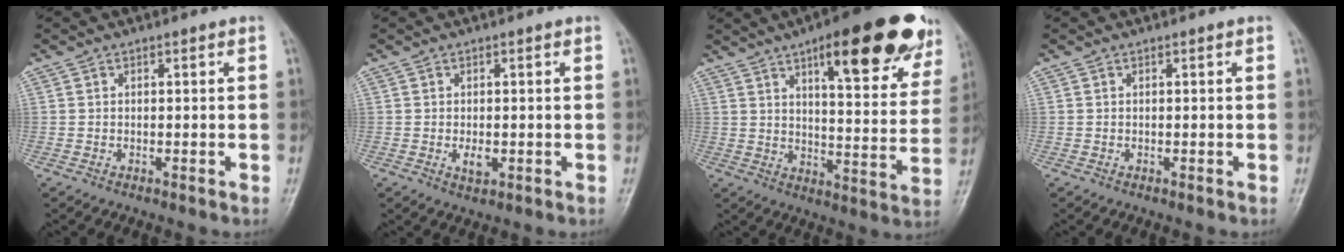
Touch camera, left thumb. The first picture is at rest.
{"total": 2.5, "force": [-0.3, 1.4, 2.1], "torque": [-0.031, -0.005, -0.002]}
{"total": 23.5, "force": [13.7, 7.0, 17.8], "torque": [-0.202, -0.042, 0.189]}
{"total": 0.0}